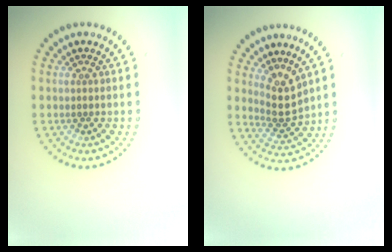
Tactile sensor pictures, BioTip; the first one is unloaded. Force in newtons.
{"total": 2.8, "press": 2.1, "slide": 1.9}